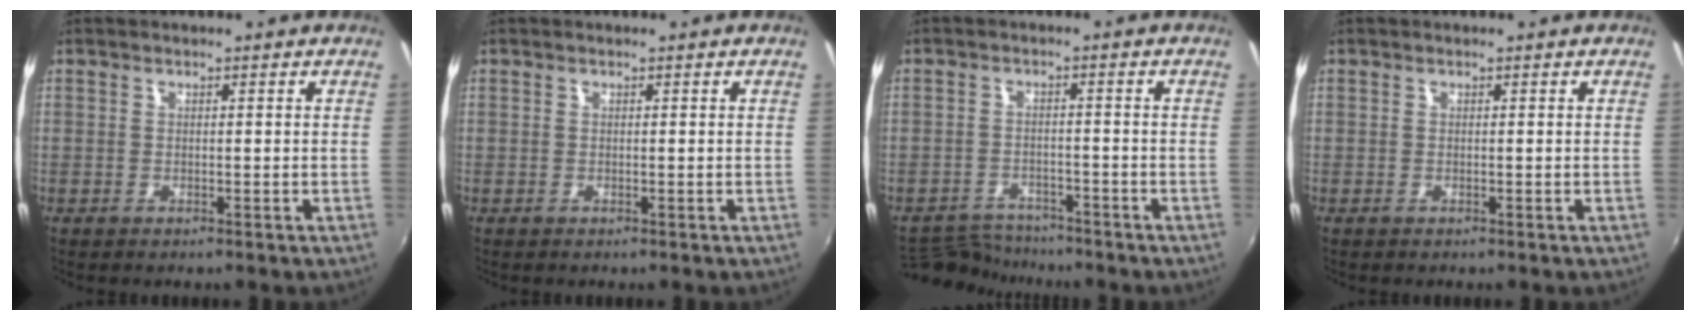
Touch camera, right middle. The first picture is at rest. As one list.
[{"total": 0.0}, {"total": 7.1, "force": [-6.9, 1.7, 0.7], "torque": [-0.035, 0.005, -0.115]}, {"total": 0.0}]